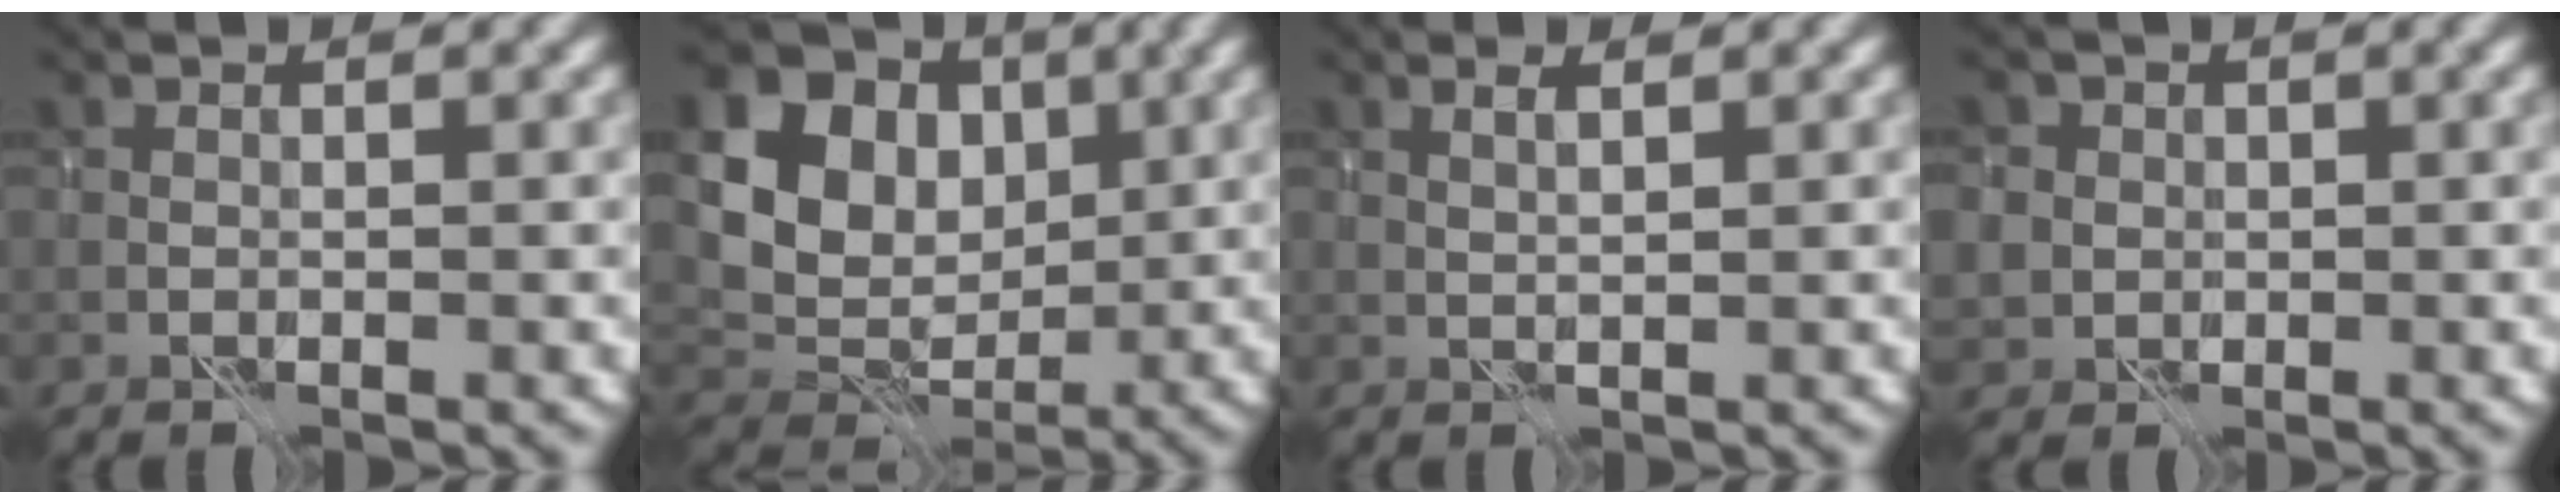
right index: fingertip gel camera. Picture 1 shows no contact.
{"total": 13.4, "force": [4.5, 10.7, 6.7], "torque": [-0.165, 0.040, 0.071]}
{"total": 1.3, "force": [1.0, -0.2, 0.8], "torque": [-0.020, 0.002, 0.018]}
{"total": 4.6, "force": [0.6, 4.3, 1.5], "torque": [-0.024, 0.024, -0.017]}